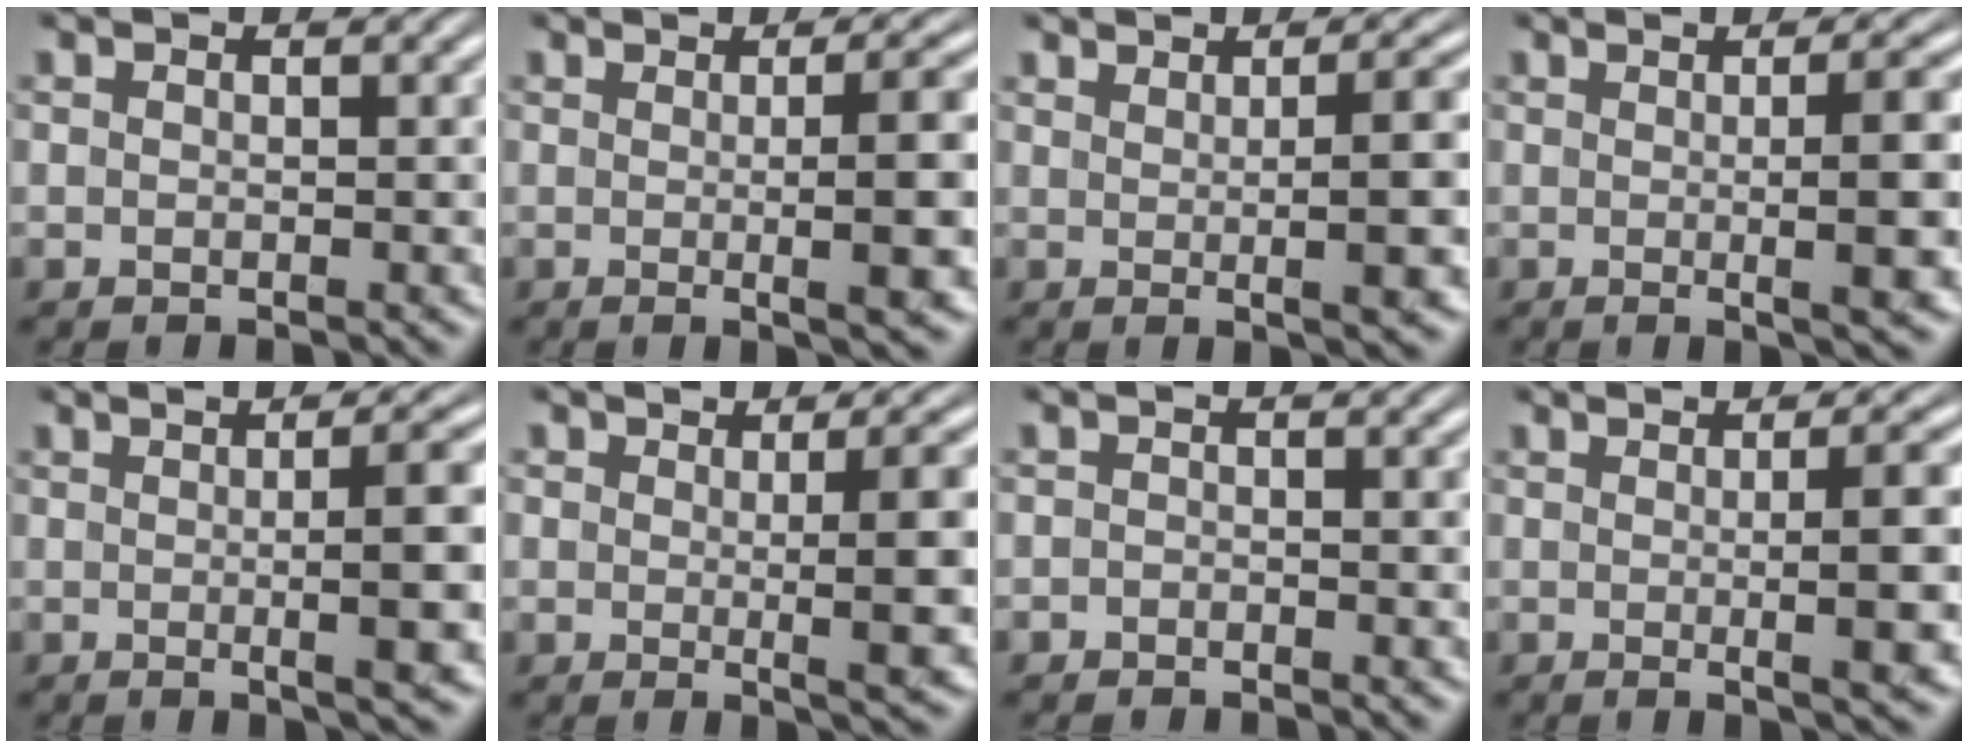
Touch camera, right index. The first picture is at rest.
{"total": 5.9, "force": [-0.1, 0.6, 5.9], "torque": [-0.068, 0.007, -0.005]}
{"total": 4.1, "force": [0.9, -0.1, 4.0], "torque": [-0.050, 0.005, 0.017]}
{"total": 7.0, "force": [0.5, 1.2, 6.9], "torque": [-0.075, 0.017, -0.001]}
{"total": 7.7, "force": [0.8, 1.6, 7.5], "torque": [-0.078, 0.024, 0.001]}
{"total": 4.3, "force": [0.2, 0.5, 4.3], "torque": [-0.054, -0.008, 0.006]}
{"total": 0.9, "force": [-0.8, 0.1, -0.2], "torque": [0.004, -0.010, -0.012]}
{"total": 6.3, "force": [0.2, 0.9, 6.2], "torque": [-0.070, 0.012, -0.002]}